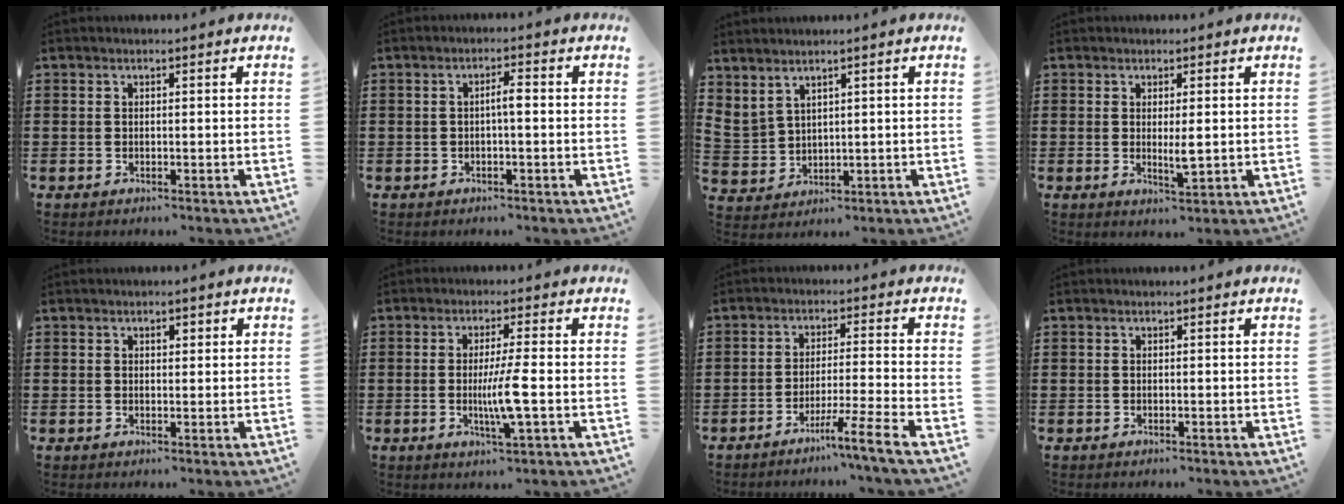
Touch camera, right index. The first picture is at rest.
{"total": 2.3, "force": [-0.3, 0.3, 2.2], "torque": [-0.043, 0.004, -0.007]}
{"total": 2.2, "force": [1.9, 1.1, 0.2], "torque": [-0.016, 0.001, 0.036]}
{"total": 2.9, "force": [0.1, 0.7, 2.8], "torque": [-0.042, -0.005, 0.000]}
{"total": 1.1, "force": [0.5, 0.6, 0.8], "torque": [-0.016, 0.008, 0.008]}
{"total": 6.0, "force": [-0.9, 0.0, 5.9], "torque": [-0.117, -0.014, -0.024]}
{"total": 5.6, "force": [-4.3, -1.4, 3.3], "torque": [-0.049, -0.014, -0.078]}
{"total": 0.0}